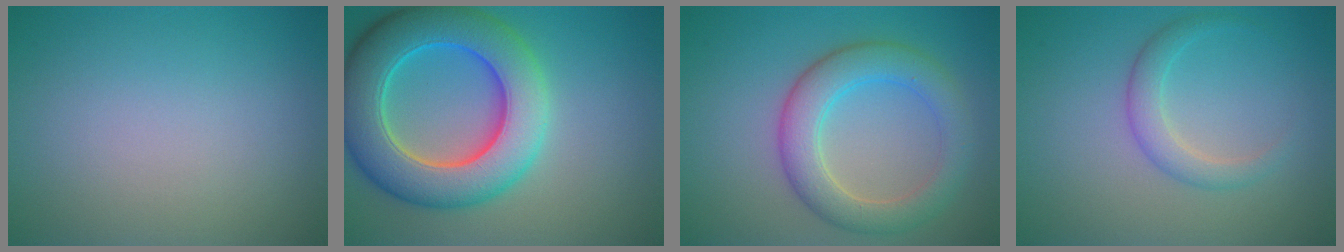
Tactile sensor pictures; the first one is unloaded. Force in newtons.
{"total": 10.1, "press": 10.1, "slide": 0.3}
{"total": 5.2, "press": 5.2, "slide": 0.1}
{"total": 2.2, "press": 2.2, "slide": 0.1}